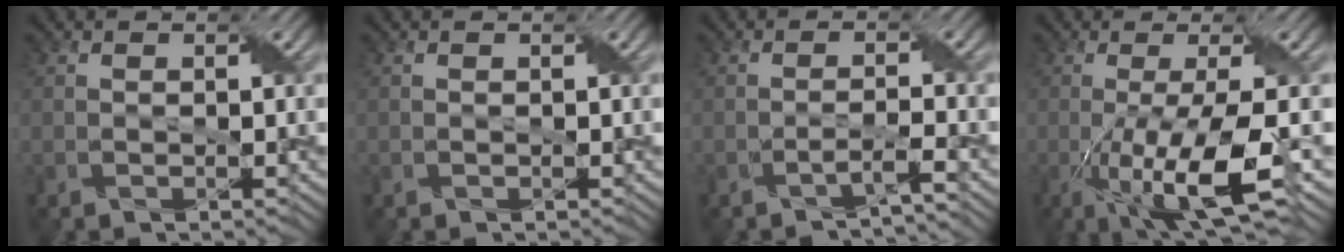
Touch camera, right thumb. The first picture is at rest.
{"total": 0.0}
{"total": 2.2, "force": [-1.6, 0.0, 1.4], "torque": [-0.027, 0.005, -0.042]}
{"total": 11.5, "force": [-3.7, 2.5, 10.6], "torque": [-0.173, -0.006, -0.060]}